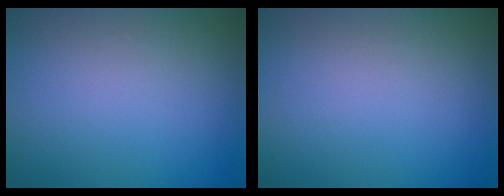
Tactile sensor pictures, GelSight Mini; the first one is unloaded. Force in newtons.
{"total": 0.0}